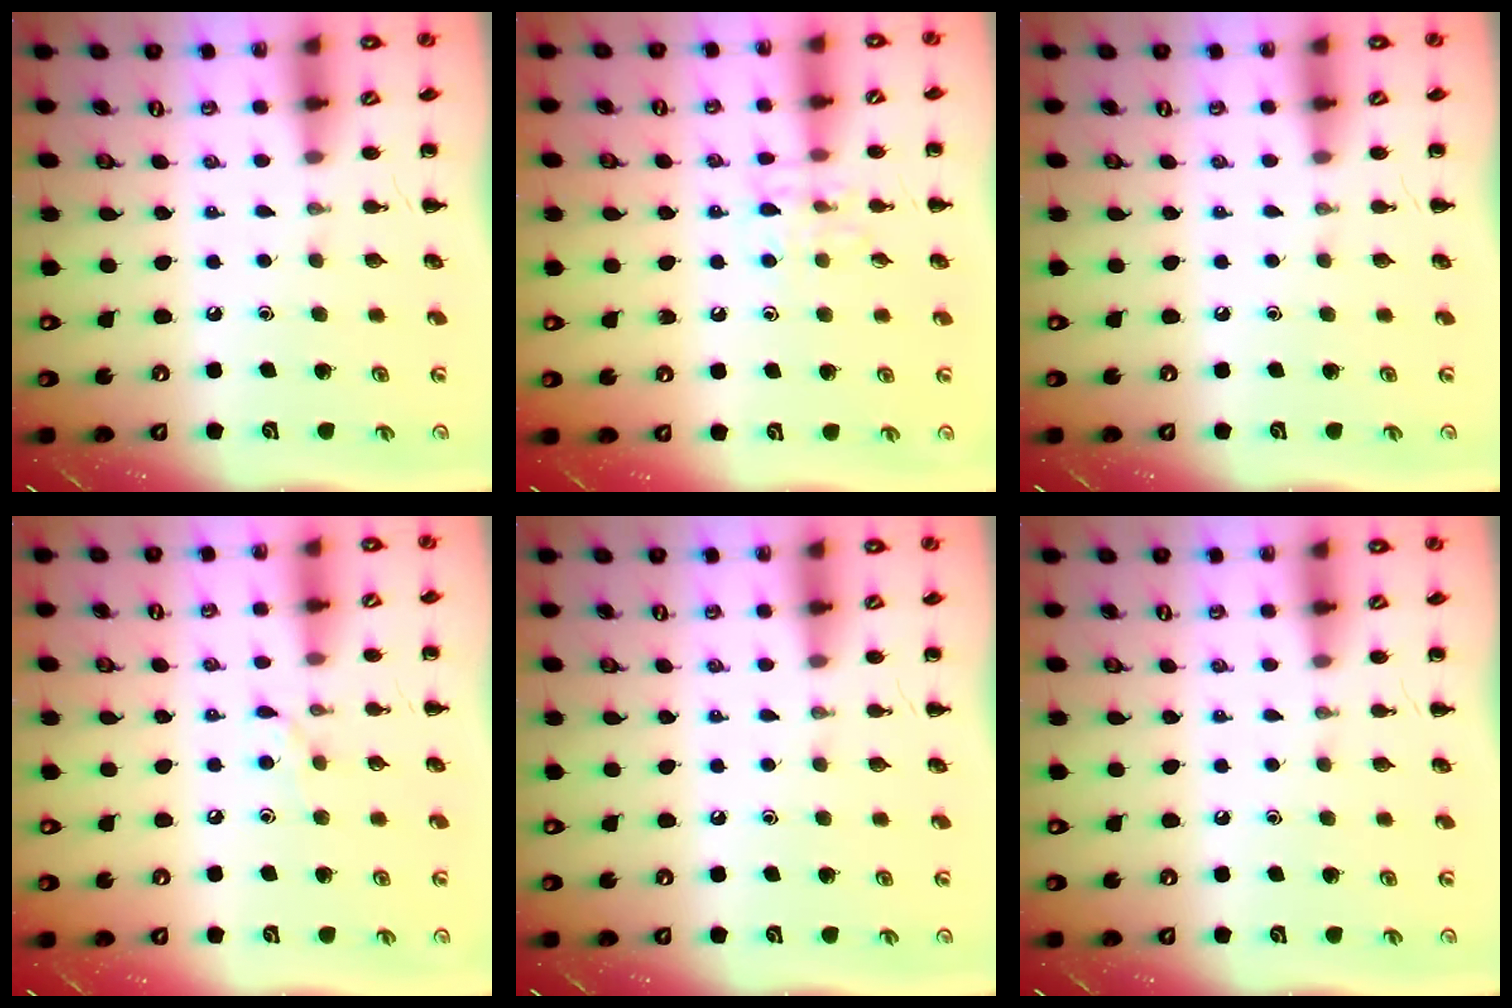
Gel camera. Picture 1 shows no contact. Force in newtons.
{"total": 7.7, "press": 7.7, "slide": 0.8}
{"total": 0.0}
{"total": 4.9, "press": 4.5, "slide": 1.8}
{"total": 0.0}
{"total": 0.0}